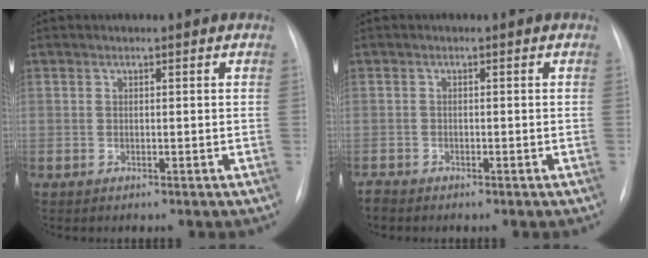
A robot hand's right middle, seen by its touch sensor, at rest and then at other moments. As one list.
[{"total": 1.2, "force": [-1.1, 0.4, 0.1], "torque": [-0.005, -0.002, -0.019]}]